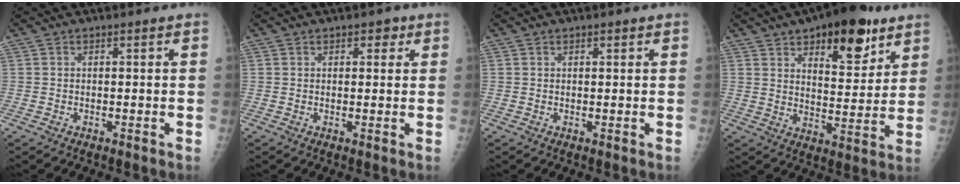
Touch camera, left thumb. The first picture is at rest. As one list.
[{"total": 2.2, "force": [1.3, 1.4, 1.2], "torque": [0.002, -0.004, 0.015]}, {"total": 0.9, "force": [0.6, 0.4, 0.5], "torque": [-0.005, -0.003, 0.009]}, {"total": 16.5, "force": [9.6, 7.2, 11.3], "torque": [-0.112, -0.048, 0.141]}]